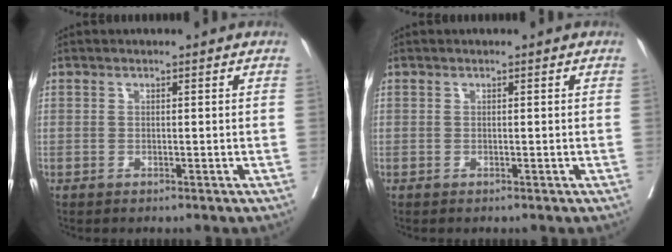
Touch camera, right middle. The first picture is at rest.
{"total": 0.0}